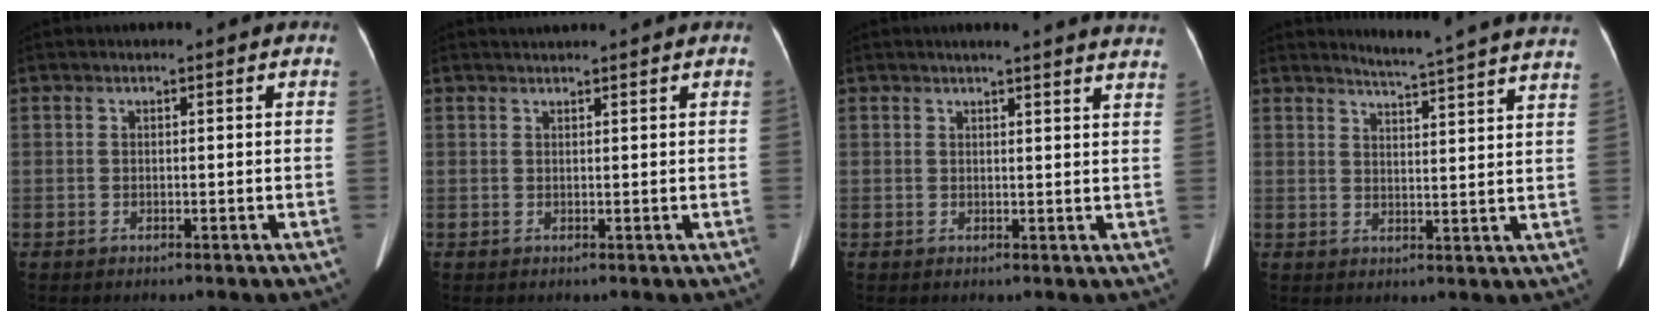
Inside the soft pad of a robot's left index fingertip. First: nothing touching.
{"total": 1.4, "force": [1.3, -0.4, 0.2], "torque": [-0.005, 0.014, 0.031]}
{"total": 13.4, "force": [12.4, 0.4, 4.9], "torque": [-0.053, -0.019, 0.128]}
{"total": 16.3, "force": [15.6, -1.3, 4.7], "torque": [-0.078, -0.067, 0.180]}